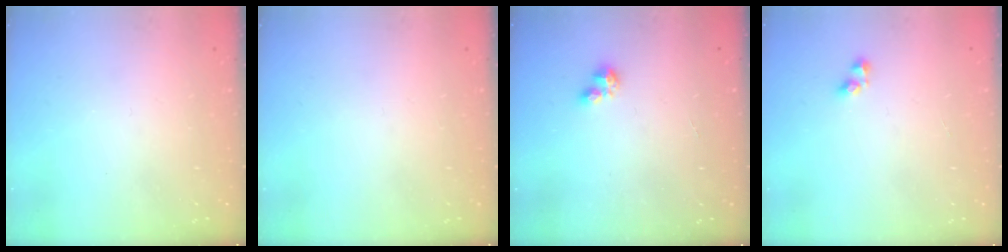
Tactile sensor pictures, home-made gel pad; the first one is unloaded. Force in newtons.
{"total": 0.0}
{"total": 1.0, "press": 1.0, "slide": 0.1}
{"total": 3.7, "press": 3.6, "slide": 0.7}